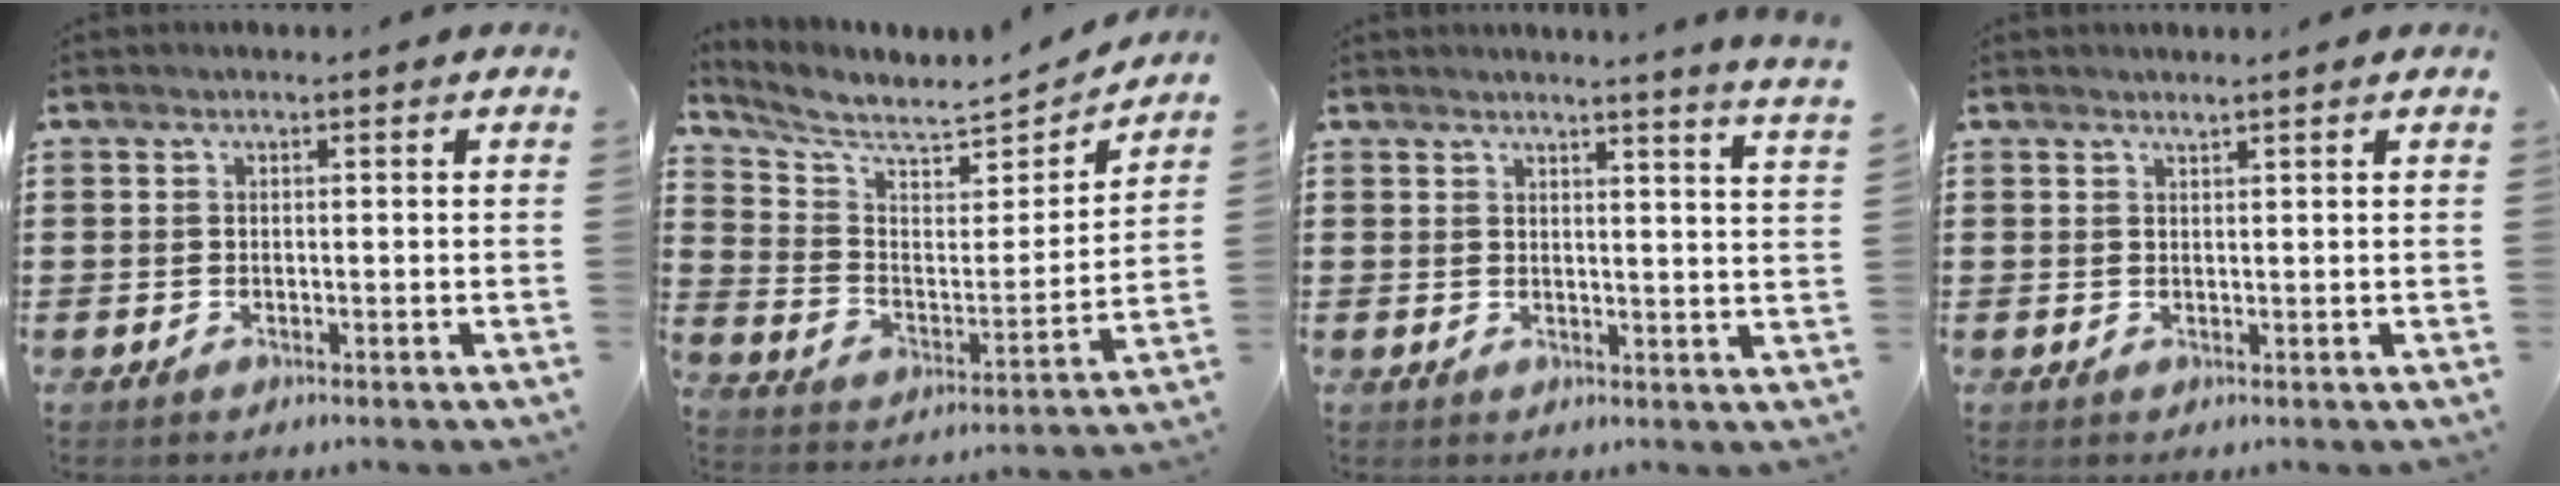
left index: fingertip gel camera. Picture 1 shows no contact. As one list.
[{"total": 6.4, "force": [6.0, 1.2, 2.1], "torque": [-0.074, -0.044, 0.100]}, {"total": 2.9, "force": [2.6, -1.1, 0.5], "torque": [-0.012, -0.025, 0.041]}, {"total": 0.9, "force": [0.9, -0.1, 0.1], "torque": [-0.004, -0.004, 0.017]}]